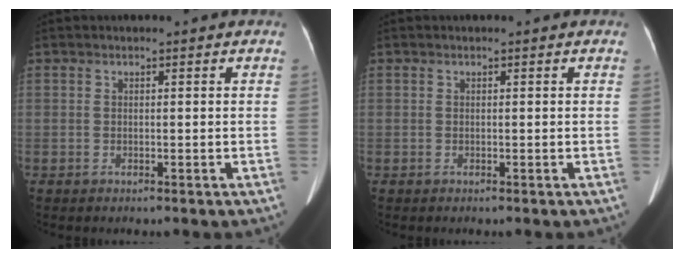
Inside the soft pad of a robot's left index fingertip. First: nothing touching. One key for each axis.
{"total": 0.0}